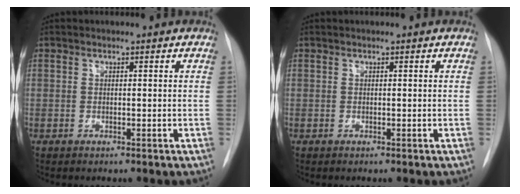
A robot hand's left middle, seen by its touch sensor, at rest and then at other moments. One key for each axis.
{"total": 0.0}